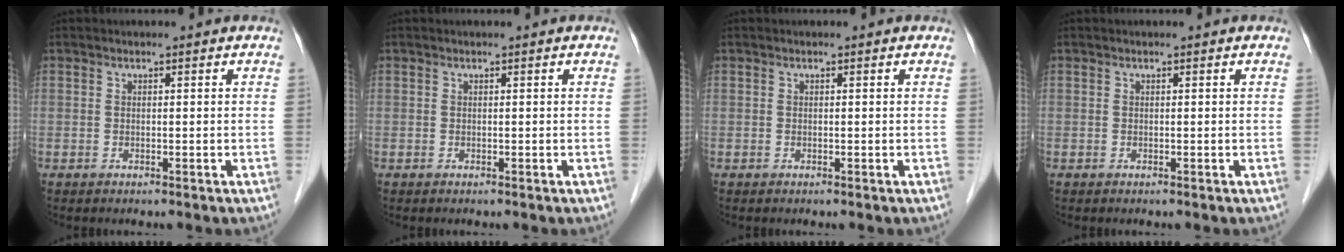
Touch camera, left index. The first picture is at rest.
{"total": 0.0}
{"total": 0.0}
{"total": 0.0}